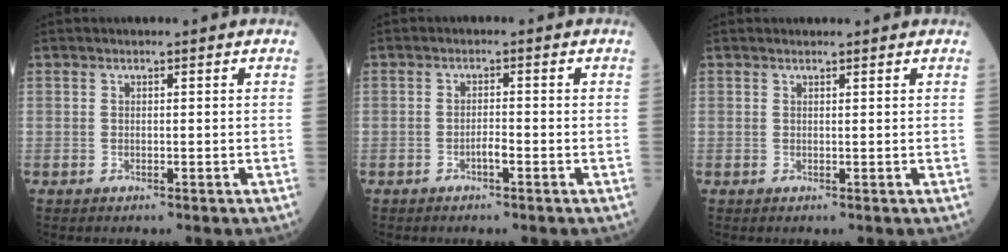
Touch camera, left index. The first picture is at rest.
{"total": 1.5, "force": [-0.9, 0.1, 1.2], "torque": [-0.020, 0.002, -0.016]}
{"total": 1.7, "force": [1.7, 0.1, 0.4], "torque": [-0.010, 0.011, 0.023]}